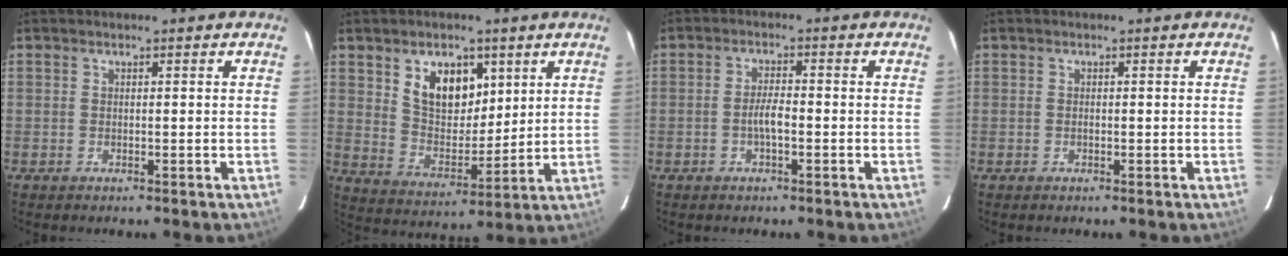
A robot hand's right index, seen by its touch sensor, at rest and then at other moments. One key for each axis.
{"total": 11.1, "fx": 5.2, "fy": 7.0, "fz": 6.9, "tx": -0.115, "ty": 0.005, "tz": 0.103}
{"total": 3.1, "fx": -1.0, "fy": 0.7, "fz": 2.8, "tx": -0.055, "ty": 0.003, "tz": -0.018}
{"total": 0.0}